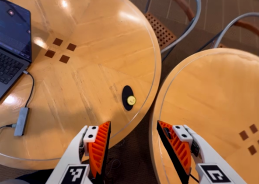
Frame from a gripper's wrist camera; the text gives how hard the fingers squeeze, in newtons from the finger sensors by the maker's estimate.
{"total": 0.0}